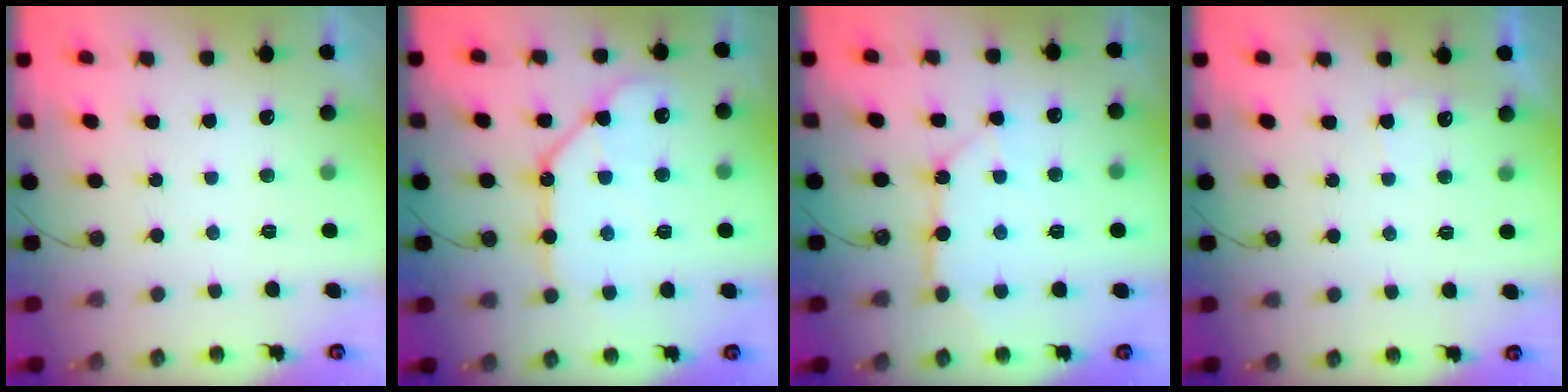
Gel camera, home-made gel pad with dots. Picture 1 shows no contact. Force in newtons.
{"total": 14.5, "press": 14.4, "slide": 1.8}
{"total": 11.4, "press": 11.3, "slide": 1.1}
{"total": 3.0, "press": 3.0, "slide": 0.3}